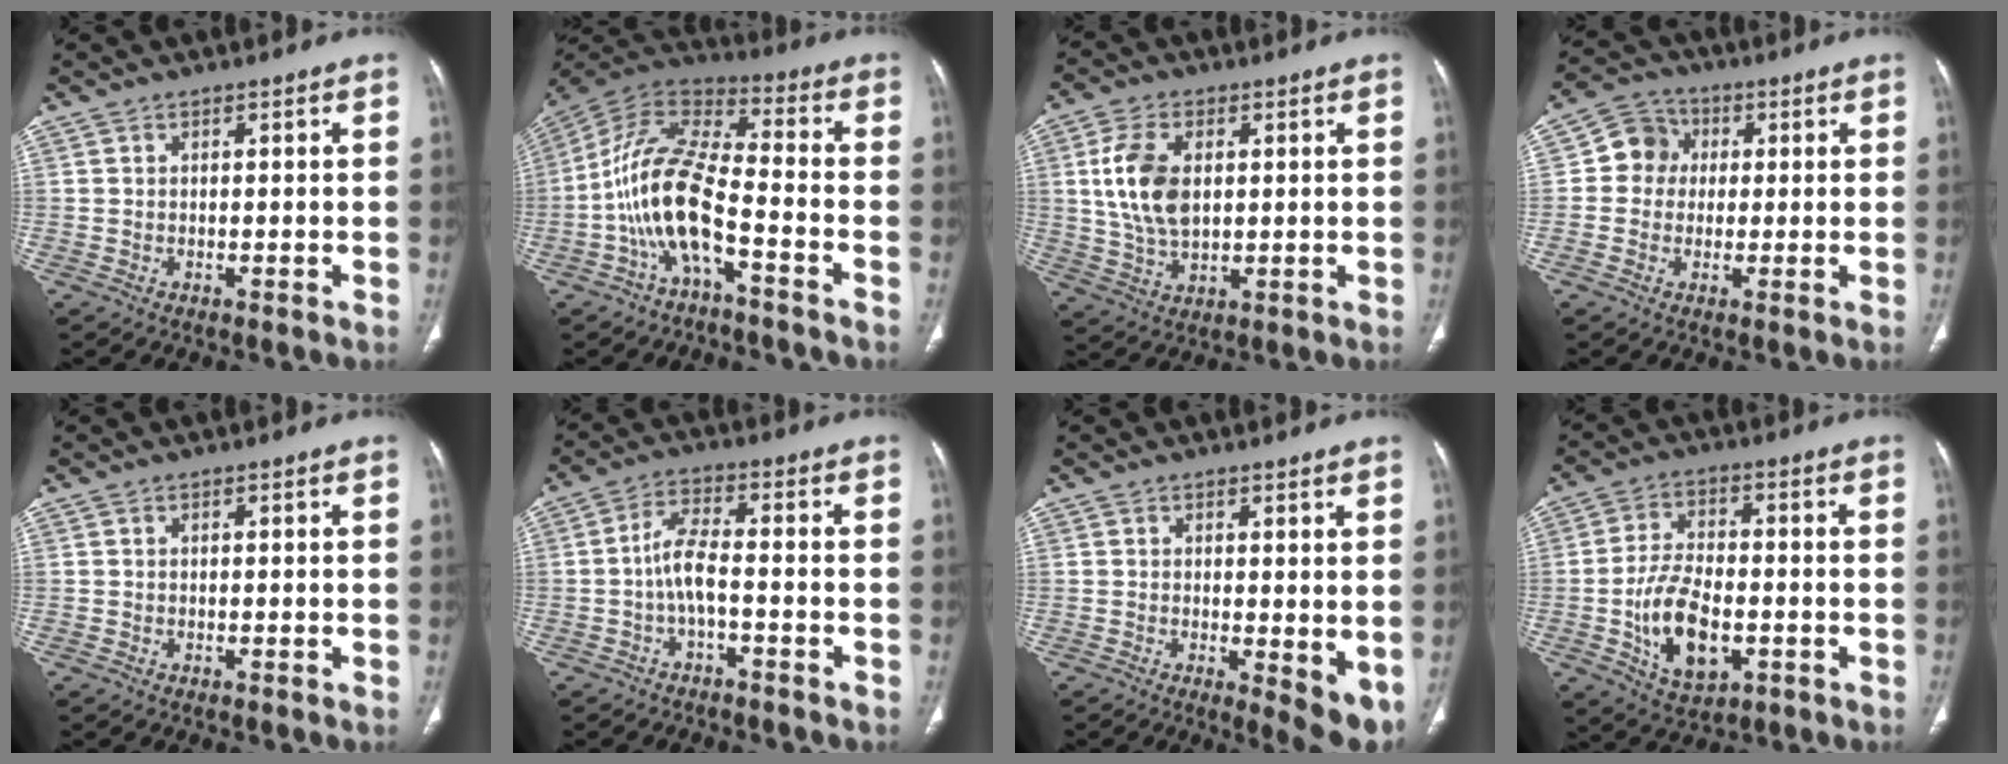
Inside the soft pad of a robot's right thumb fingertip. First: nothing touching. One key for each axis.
{"total": 14.5, "fx": -5.5, "fy": 5.1, "fz": 12.3, "tx": -0.254, "ty": 0.070, "tz": -0.109}
{"total": 10.8, "fx": 1.9, "fy": 6.5, "fz": 8.4, "tx": -0.162, "ty": -0.005, "tz": 0.041}
{"total": 6.8, "fx": 0.7, "fy": 6.2, "fz": 2.7, "tx": -0.022, "ty": 0.014, "tz": 0.000}
{"total": 0.0}
{"total": 5.2, "fx": -1.8, "fy": 1.7, "fz": 4.6, "tx": -0.096, "ty": 0.029, "tz": -0.037}
{"total": 6.3, "fx": -0.1, "fy": 2.5, "fz": 5.8, "tx": -0.074, "ty": -0.018, "tz": 0.002}
{"total": 12.2, "fx": -3.0, "fy": 6.8, "fz": 9.6, "tx": -0.164, "ty": 0.008, "tz": -0.046}